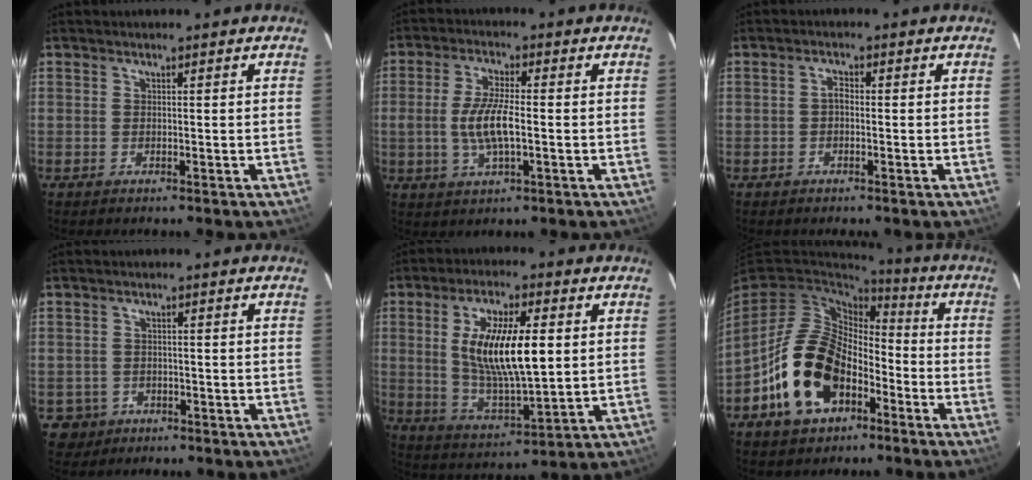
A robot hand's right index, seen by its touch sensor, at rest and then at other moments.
{"total": 7.9, "force": [-1.1, 2.3, 7.5], "torque": [-0.150, -0.002, -0.020]}
{"total": 1.3, "force": [-0.4, 0.7, 1.0], "torque": [-0.019, 0.007, -0.010]}
{"total": 4.1, "force": [-1.5, 3.8, 0.4], "torque": [-0.016, 0.012, -0.017]}
{"total": 16.0, "force": [2.4, 5.3, 14.9], "torque": [-0.271, -0.005, 0.052]}
{"total": 16.3, "force": [-7.0, 10.6, 10.2], "torque": [-0.210, 0.023, -0.105]}